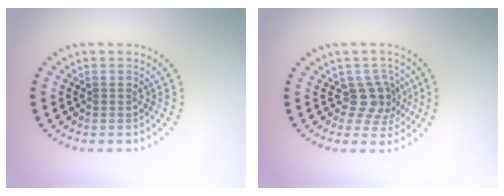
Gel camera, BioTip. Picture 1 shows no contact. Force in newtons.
{"total": 2.8, "press": 2.2, "slide": 1.8}